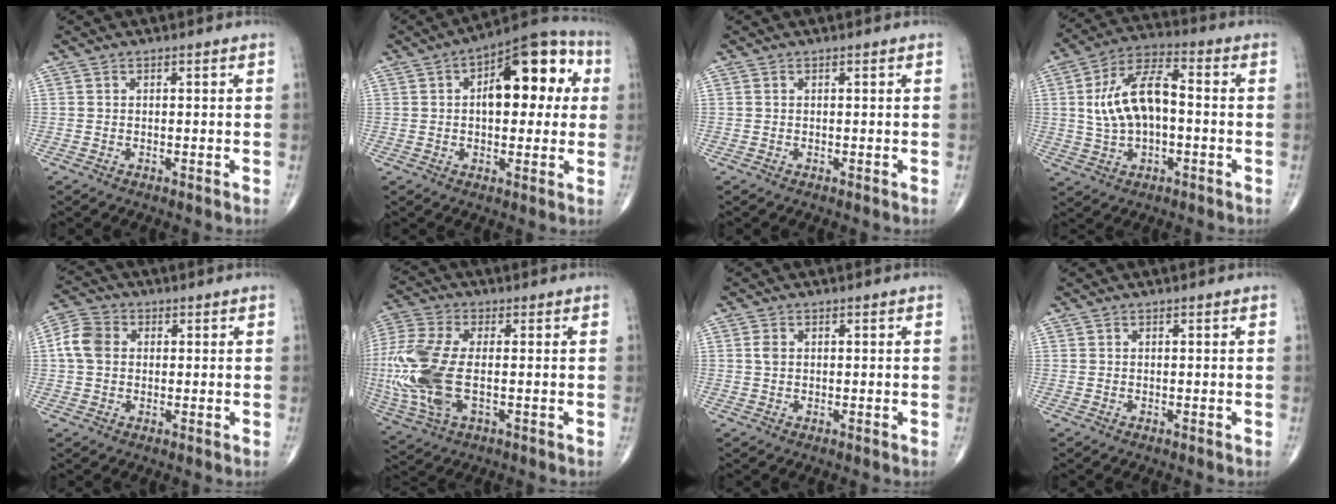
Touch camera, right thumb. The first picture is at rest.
{"total": 16.8, "force": [3.4, 8.2, 14.2], "torque": [-0.157, 0.027, 0.041]}
{"total": 0.0}
{"total": 13.1, "force": [0.3, 6.8, 11.2], "torque": [-0.206, 0.029, 0.000]}
{"total": 6.2, "force": [0.7, 4.9, 3.8], "torque": [-0.074, 0.015, 0.006]}
{"total": 17.9, "force": [-1.8, 8.9, 15.4], "torque": [-0.393, -0.008, -0.028]}
{"total": 1.5, "force": [0.3, 1.1, 1.0], "torque": [-0.017, 0.000, 0.005]}
{"total": 0.0}